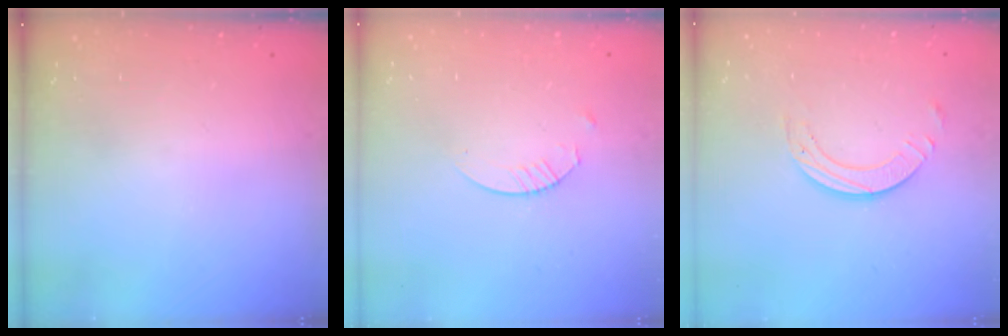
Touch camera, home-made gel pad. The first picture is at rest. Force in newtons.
{"total": 2.4, "press": 2.4, "slide": 0.3}
{"total": 5.8, "press": 5.8, "slide": 0.6}